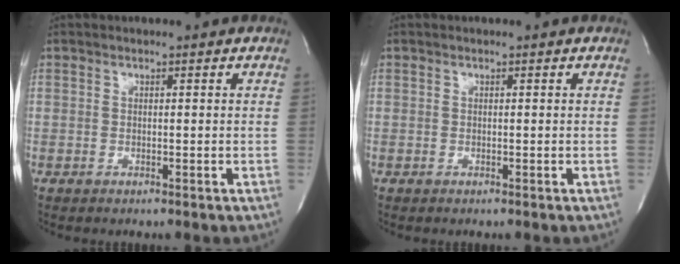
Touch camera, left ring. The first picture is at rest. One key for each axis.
{"total": 0.0}